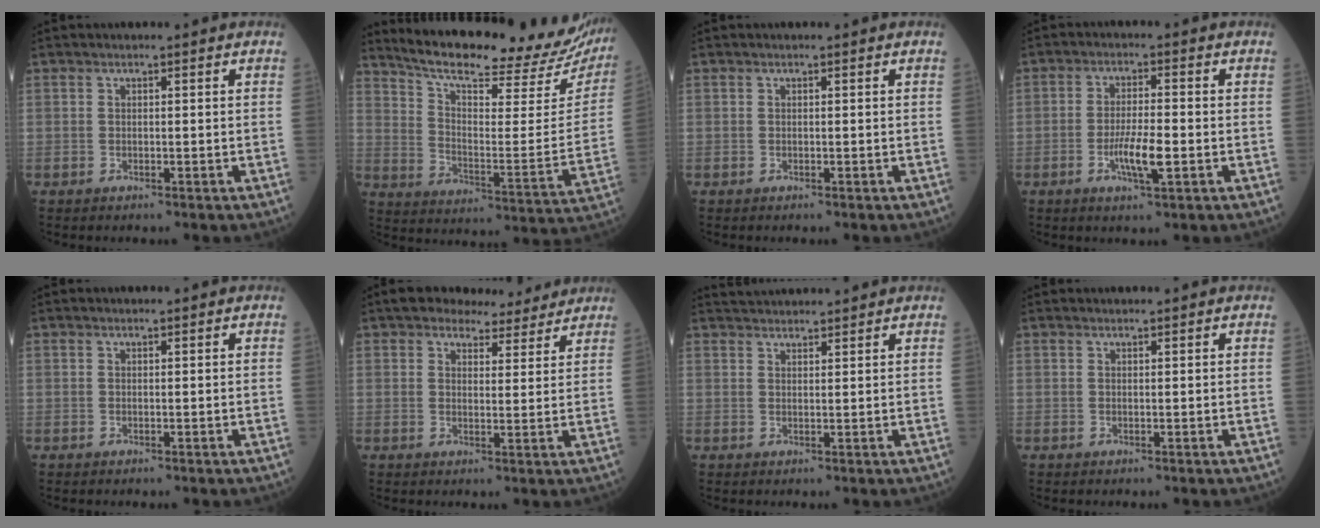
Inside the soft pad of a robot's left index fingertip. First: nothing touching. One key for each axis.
{"total": 27.0, "fx": 24.1, "fy": 4.6, "fz": 11.3, "tx": -0.178, "ty": -0.061, "tz": 0.316}
{"total": 0.0}
{"total": 5.2, "fx": -1.7, "fy": 0.7, "fz": 4.9, "tx": -0.091, "ty": -0.007, "tz": -0.031}
{"total": 0.5, "fx": 0.5, "fy": 0.0, "fz": 0.0, "tx": -0.003, "ty": 0.003, "tz": 0.008}
{"total": 7.5, "fx": 6.8, "fy": 2.6, "fz": 1.9, "tx": -0.012, "ty": 0.008, "tz": 0.082}
{"total": 6.6, "fx": 6.4, "fy": 0.5, "fz": 1.5, "tx": -0.021, "ty": 0.034, "tz": 0.094}
{"total": 1.5, "fx": 1.5, "fy": 0.1, "fz": 0.3, "tx": -0.002, "ty": 0.012, "tz": 0.022}